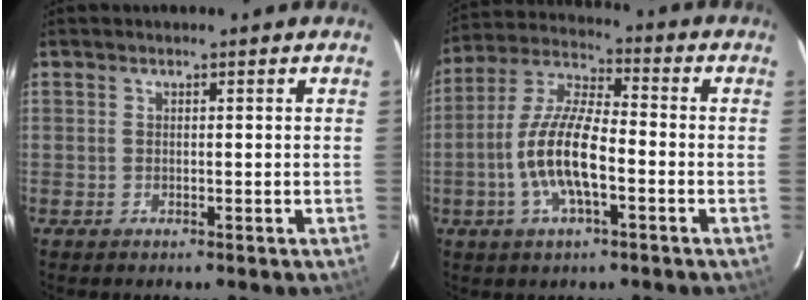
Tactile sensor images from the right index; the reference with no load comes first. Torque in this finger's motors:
{"motor_torque": [1.47, -0.67, 0.73, 0.21]}